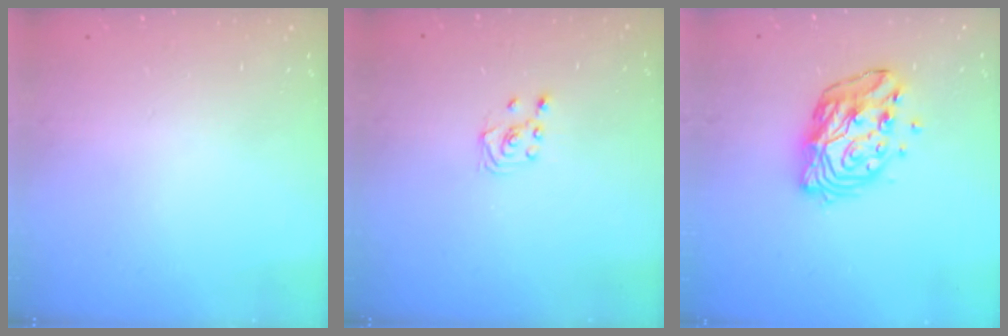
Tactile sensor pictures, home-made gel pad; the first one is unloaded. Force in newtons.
{"total": 2.3, "press": 2.2, "slide": 0.6}
{"total": 14.1, "press": 14.0, "slide": 1.3}